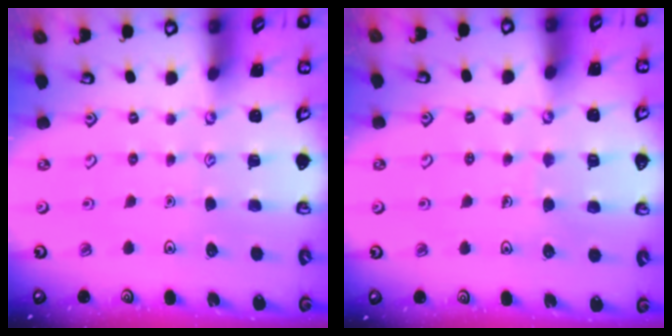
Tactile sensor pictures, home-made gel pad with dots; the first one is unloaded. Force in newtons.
{"total": 3.4, "press": 3.4, "slide": 0.2}